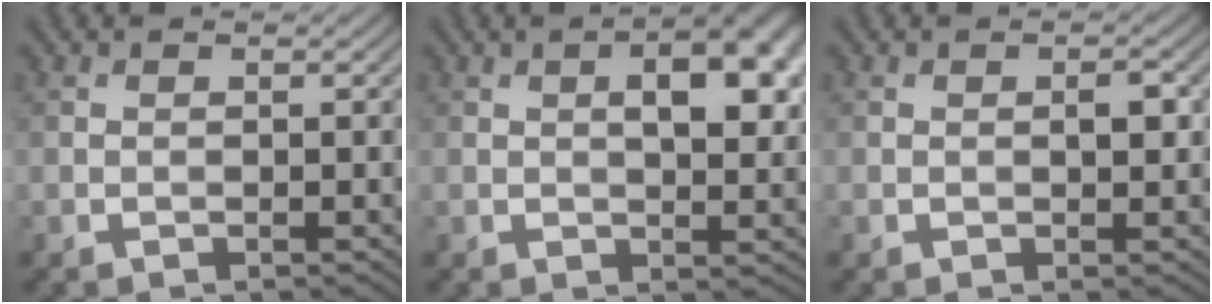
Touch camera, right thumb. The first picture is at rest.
{"total": 8.3, "force": [2.2, 3.7, 7.1], "torque": [-0.096, 0.012, 0.028]}
{"total": 1.6, "force": [0.2, 0.6, 1.4], "torque": [-0.018, -0.001, 0.000]}